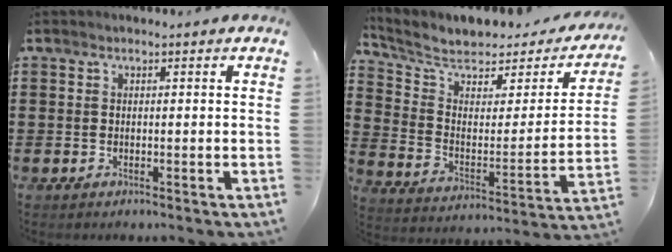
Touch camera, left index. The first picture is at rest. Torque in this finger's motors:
{"motor_torque": [2.15, -0.01, 0.86, 0.09]}